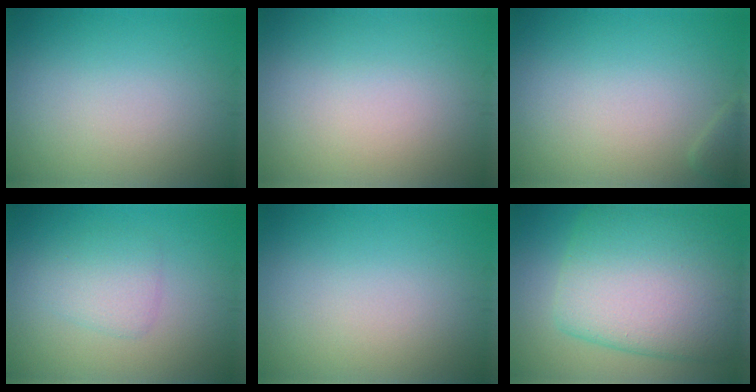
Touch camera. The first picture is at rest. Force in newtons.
{"total": 0.0}
{"total": 0.9, "press": 0.9, "slide": 0.1}
{"total": 2.3, "press": 2.3, "slide": 0.1}
{"total": 0.0}
{"total": 12.5, "press": 12.5, "slide": 0.3}